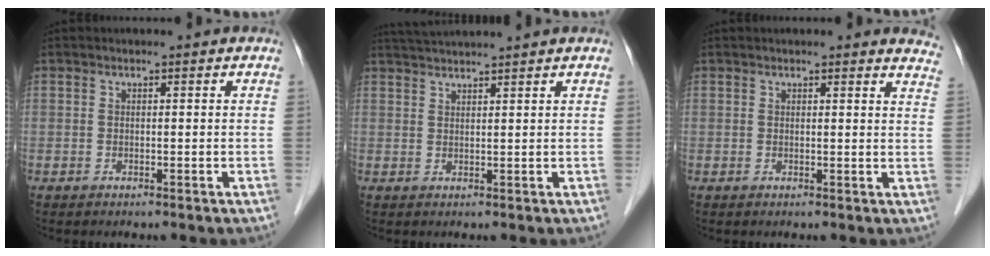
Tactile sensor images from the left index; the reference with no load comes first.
{"total": 5.1, "force": [4.6, -1.3, 1.6], "torque": [-0.027, 0.025, 0.080]}
{"total": 7.0, "force": [6.7, 1.0, 1.8], "torque": [0.006, -0.022, 0.040]}